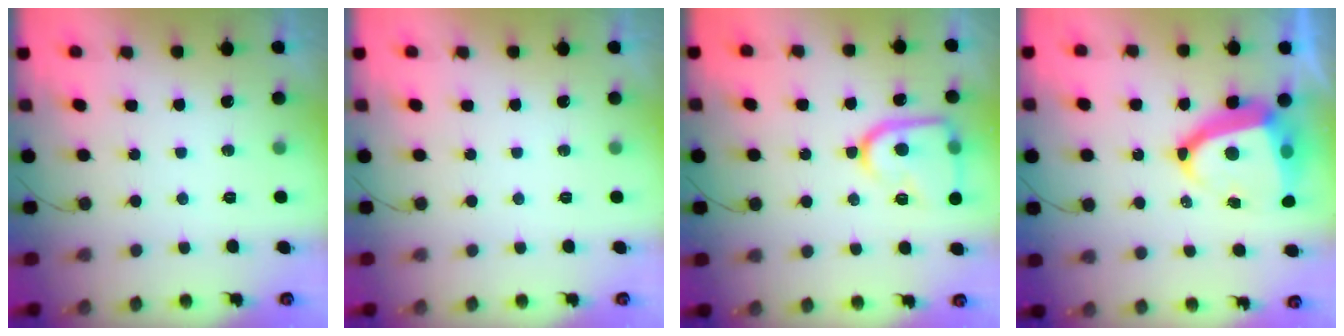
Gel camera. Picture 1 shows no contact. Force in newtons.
{"total": 0.0}
{"total": 14.8, "press": 14.7, "slide": 1.2}
{"total": 14.6, "press": 14.5, "slide": 1.7}